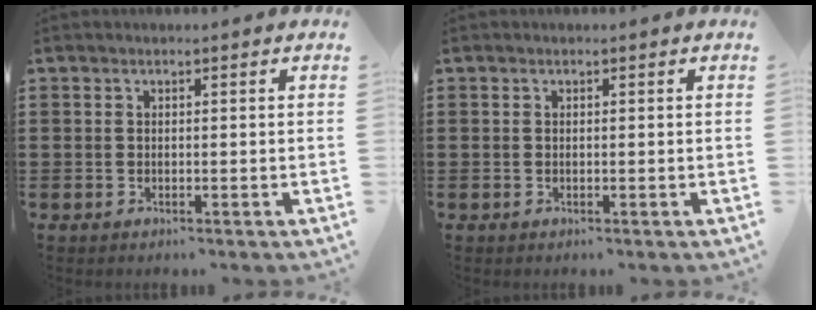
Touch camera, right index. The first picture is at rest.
{"total": 0.0}